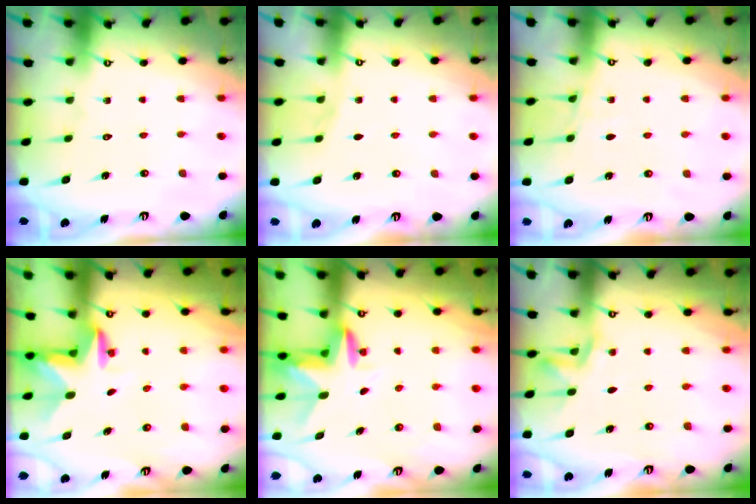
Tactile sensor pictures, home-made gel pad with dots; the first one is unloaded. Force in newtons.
{"total": 2.8, "press": 2.7, "slide": 0.3}
{"total": 4.4, "press": 4.4, "slide": 0.5}
{"total": 2.8, "press": 2.8, "slide": 0.2}
{"total": 2.9, "press": 2.9, "slide": 0.2}
{"total": 2.0, "press": 1.6, "slide": 1.1}